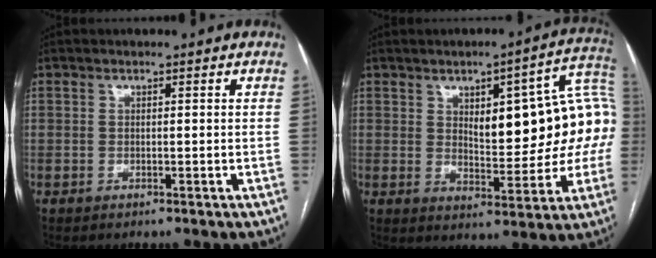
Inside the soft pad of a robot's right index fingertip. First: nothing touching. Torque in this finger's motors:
{"motor_torque": [0.65, 0.15, 0.72, 0.08]}